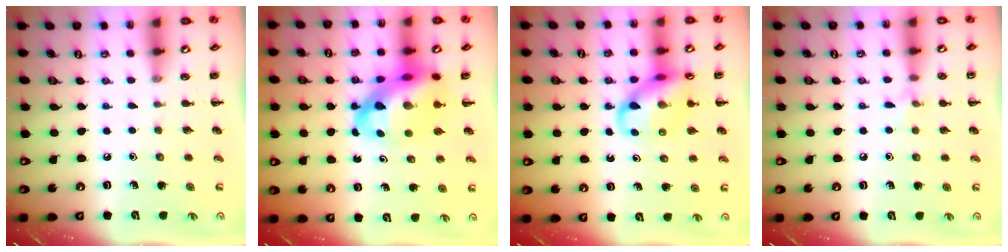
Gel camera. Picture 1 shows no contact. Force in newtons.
{"total": 14.4, "press": 13.9, "slide": 3.8}
{"total": 14.2, "press": 14.0, "slide": 2.4}
{"total": 5.7, "press": 5.5, "slide": 1.5}